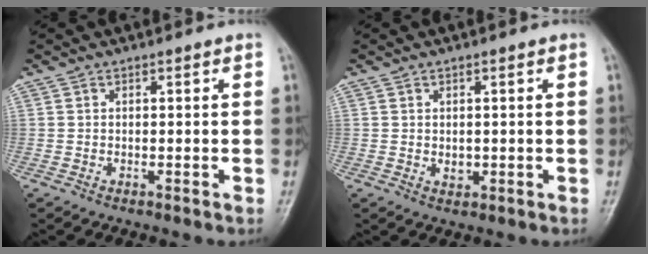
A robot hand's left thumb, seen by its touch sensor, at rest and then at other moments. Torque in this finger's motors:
{"motor_torque": [-0.17, -0.08, 0.11, 0.02, 0.01]}